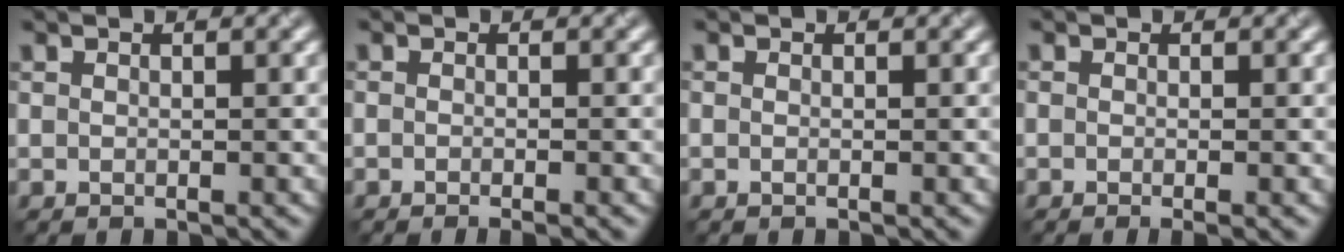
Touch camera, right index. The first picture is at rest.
{"total": 1.6, "force": [-0.9, 0.5, 1.3], "torque": [-0.007, 0.000, -0.014]}
{"total": 0.0}
{"total": 1.5, "force": [-0.6, 0.3, 1.3], "torque": [-0.012, 0.000, -0.010]}